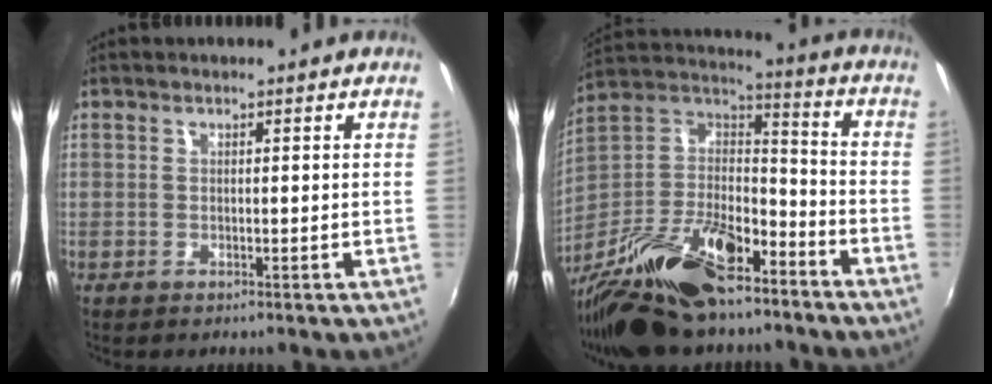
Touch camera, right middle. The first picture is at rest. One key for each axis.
{"total": 25.3, "fx": -16.9, "fy": 10.7, "fz": 15.5, "tx": -0.306, "ty": -0.009, "tz": -0.287}